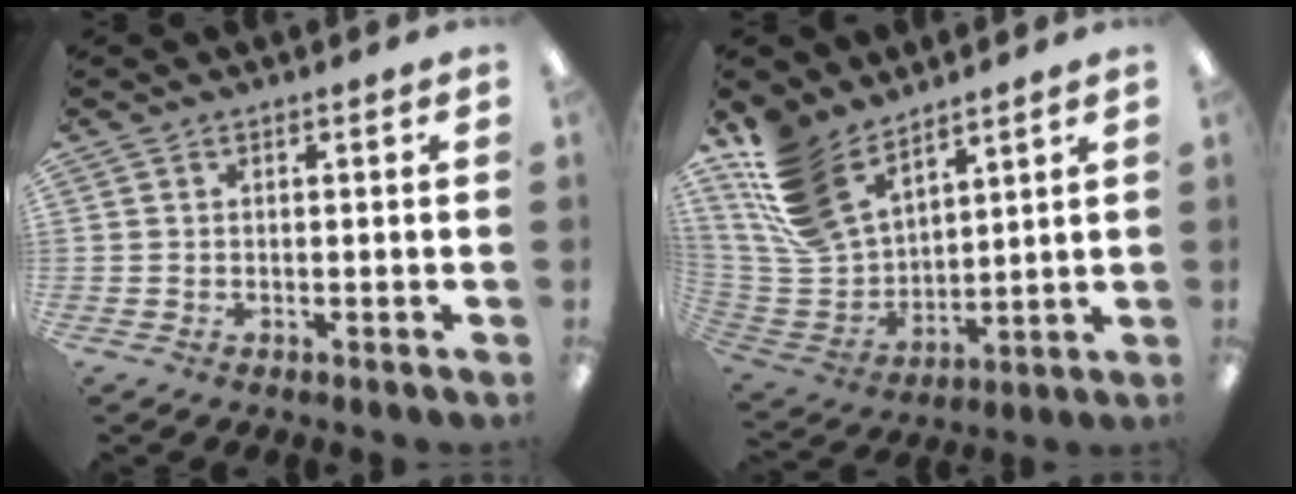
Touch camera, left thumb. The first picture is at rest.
{"total": 16.3, "force": [11.8, 8.9, 6.8], "torque": [-0.175, -0.063, 0.229]}